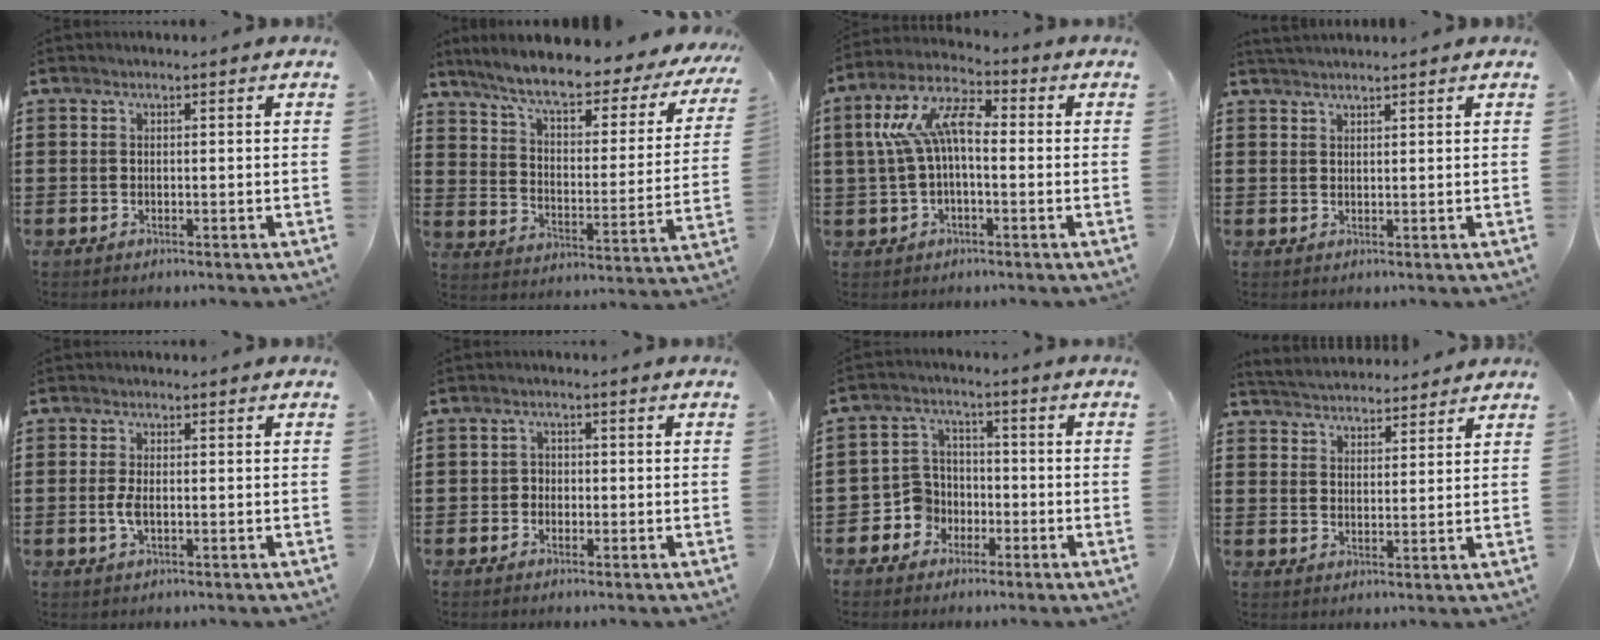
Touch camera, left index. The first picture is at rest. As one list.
[{"total": 8.4, "force": [6.8, 1.0, 4.9], "torque": [-0.112, -0.043, 0.110]}, {"total": 10.8, "force": [1.4, 4.8, 9.5], "torque": [-0.218, 0.000, 0.016]}, {"total": 1.6, "force": [1.6, 0.0, 0.2], "torque": [-0.007, 0.002, 0.031]}, {"total": 2.4, "force": [-0.2, 0.9, 2.2], "torque": [-0.057, -0.006, -0.008]}, {"total": 1.5, "force": [-0.5, 1.4, 0.4], "torque": [-0.011, 0.003, -0.013]}, {"total": 6.4, "force": [-2.2, 5.8, 1.4], "torque": [-0.066, 0.005, -0.046]}, {"total": 3.7, "force": [3.6, 0.5, -0.2], "torque": [-0.013, -0.017, 0.065]}]